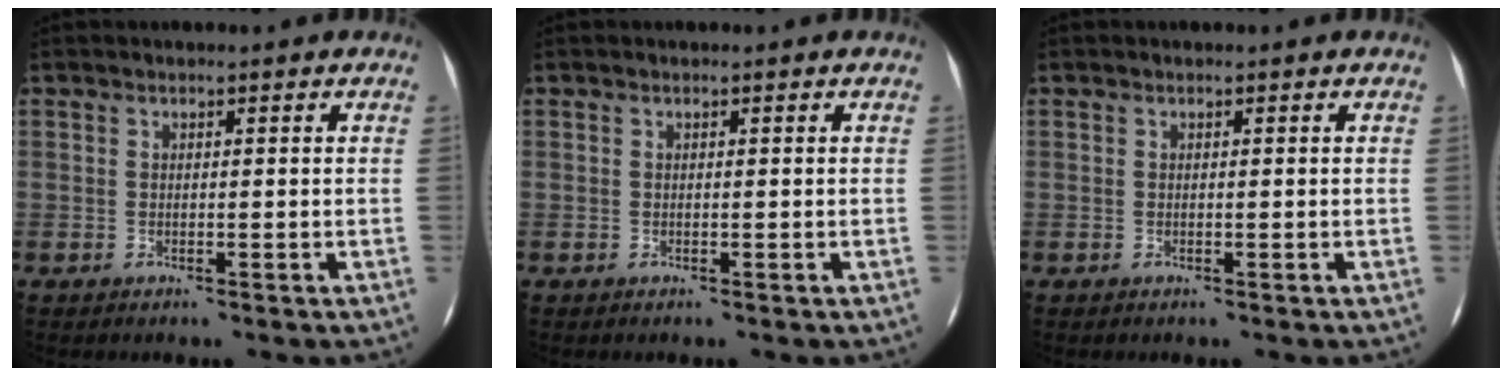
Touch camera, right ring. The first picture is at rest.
{"total": 0.0}
{"total": 0.0}